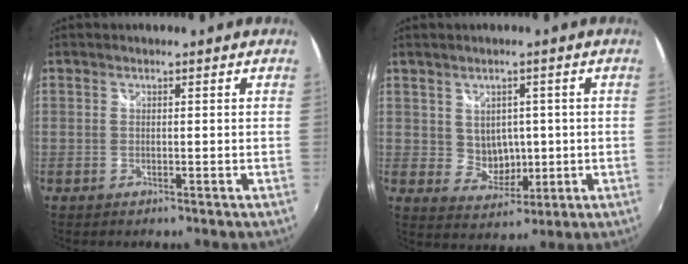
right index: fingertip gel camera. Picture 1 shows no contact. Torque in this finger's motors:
{"motor_torque": [0.02, 0.06, 0.06, 0.00]}